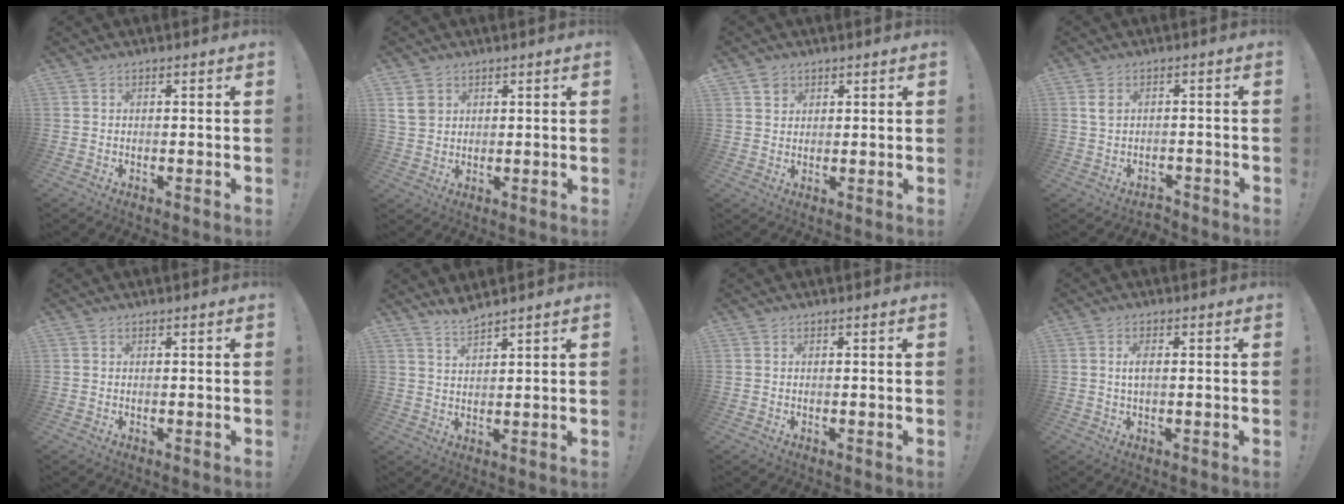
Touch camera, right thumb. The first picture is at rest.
{"total": 5.2, "force": [2.4, 4.1, 2.2], "torque": [-0.029, -0.004, 0.048]}
{"total": 2.9, "force": [1.8, 2.2, 0.2], "torque": [-0.002, -0.006, 0.033]}
{"total": 2.9, "force": [-0.5, 2.1, 1.9], "torque": [-0.034, 0.004, -0.010]}
{"total": 0.0}
{"total": 3.7, "force": [3.5, -0.2, 1.3], "torque": [-0.026, -0.022, 0.061]}
{"total": 0.0}
{"total": 2.4, "force": [0.2, 0.7, 2.3], "torque": [-0.041, 0.000, 0.002]}